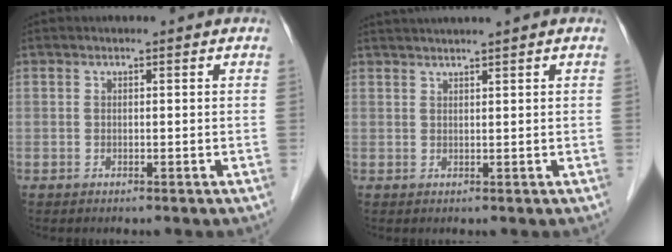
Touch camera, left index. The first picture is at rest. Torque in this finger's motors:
{"motor_torque": [0.37, -0.53, 0.13, 0.03]}